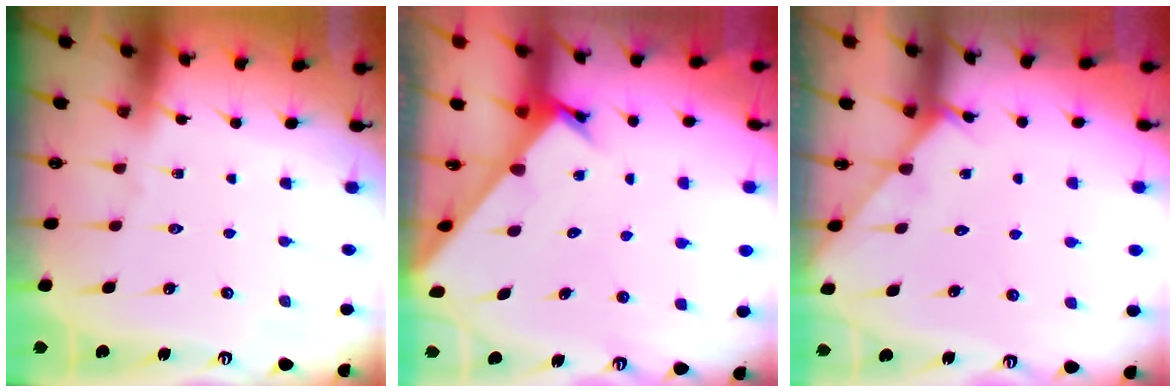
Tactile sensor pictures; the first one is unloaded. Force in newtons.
{"total": 2.3, "press": 2.3, "slide": 0.1}
{"total": 2.7, "press": 2.7, "slide": 0.3}